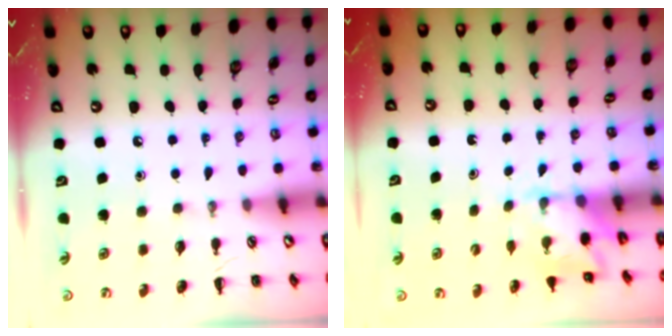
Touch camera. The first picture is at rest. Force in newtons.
{"total": 3.4, "press": 3.2, "slide": 1.2}